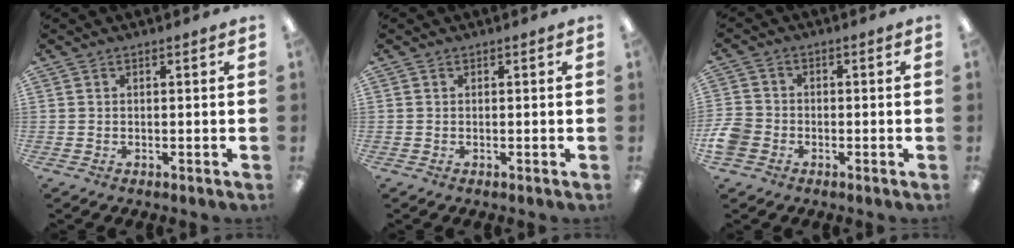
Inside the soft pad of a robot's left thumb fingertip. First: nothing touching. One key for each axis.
{"total": 0.0}
{"total": 5.5, "fx": -2.0, "fy": 4.4, "fz": 2.5, "tx": -0.058, "ty": 0.012, "tz": -0.037}